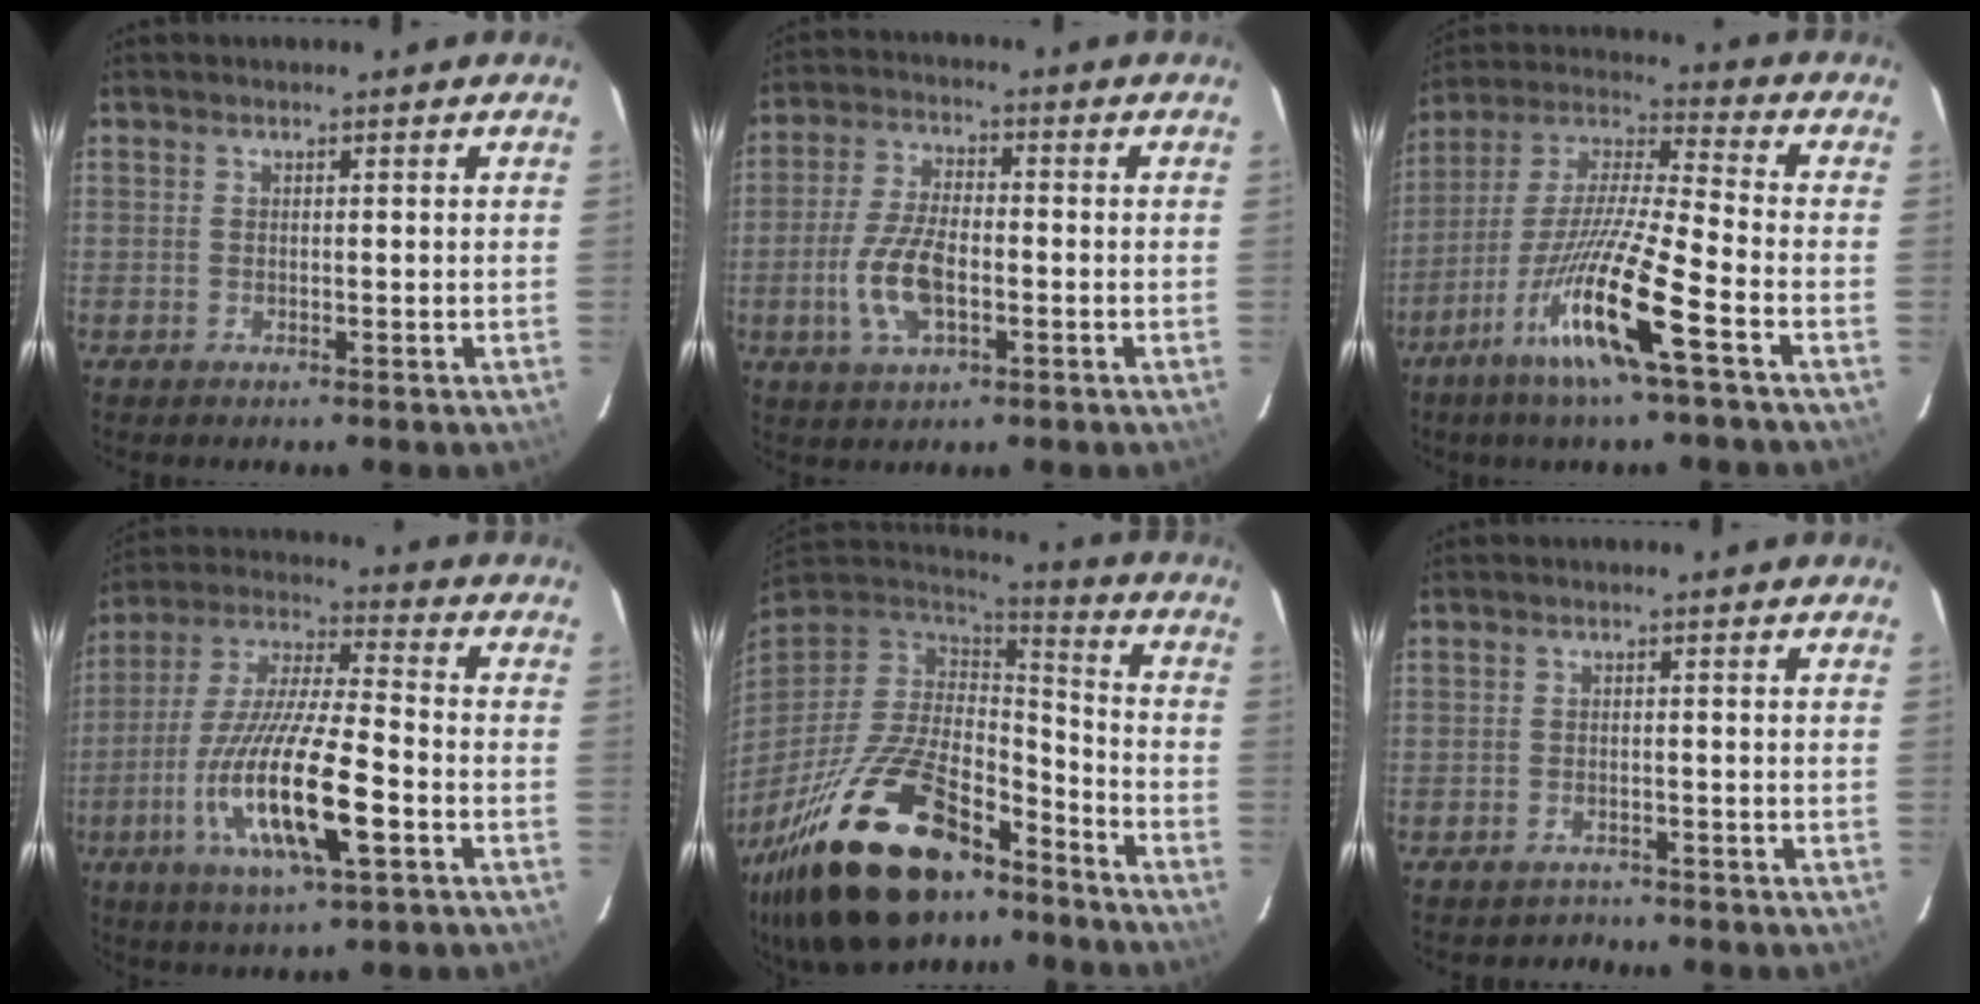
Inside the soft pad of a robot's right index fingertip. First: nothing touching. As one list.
[{"total": 9.5, "force": [-2.7, 4.5, 7.9], "torque": [-0.169, -0.001, -0.047]}, {"total": 16.5, "force": [-8.7, 0.6, 14.0], "torque": [-0.279, -0.024, -0.173]}, {"total": 18.7, "force": [-6.7, 3.7, 17.0], "torque": [-0.339, -0.025, -0.124]}, {"total": 29.2, "force": [-19.4, 12.7, 17.8], "torque": [-0.352, -0.025, -0.309]}, {"total": 3.0, "force": [-2.5, 1.7, -0.2], "torque": [-0.005, 0.010, -0.039]}]